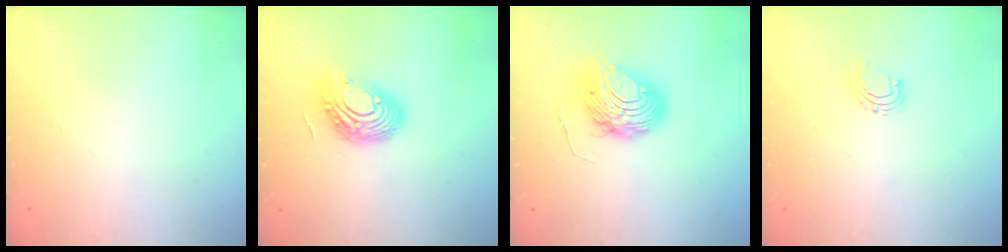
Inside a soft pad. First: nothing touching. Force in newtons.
{"total": 13.3, "press": 13.3, "slide": 1.0}
{"total": 10.2, "press": 10.2, "slide": 1.1}
{"total": 5.2, "press": 5.2, "slide": 0.6}